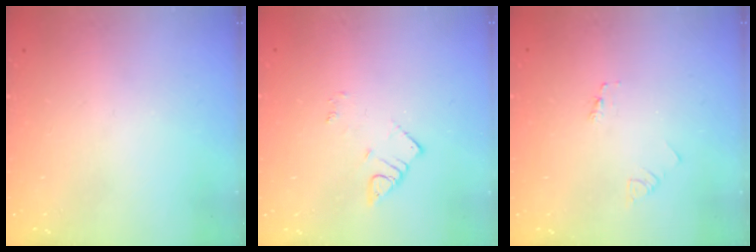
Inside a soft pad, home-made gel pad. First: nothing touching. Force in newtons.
{"total": 2.7, "press": 2.7, "slide": 0.4}
{"total": 1.8, "press": 1.8, "slide": 0.2}